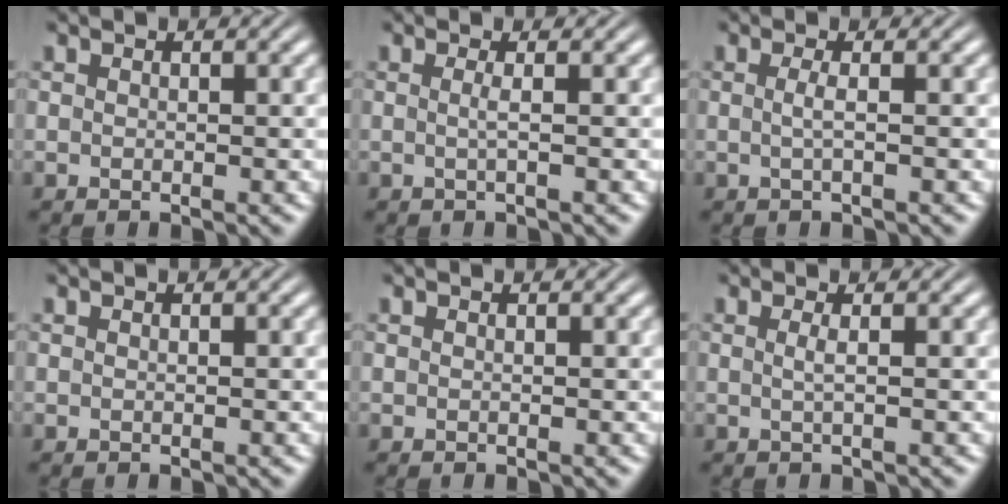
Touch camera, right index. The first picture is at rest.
{"total": 1.1, "force": [-0.3, -0.4, 0.9], "torque": [-0.024, -0.006, -0.002]}
{"total": 1.3, "force": [-0.3, -0.3, 1.2], "torque": [-0.029, -0.006, -0.003]}
{"total": 0.0}
{"total": 0.0}
{"total": 1.0, "force": [-0.1, -0.3, 1.0], "torque": [-0.025, -0.006, 0.002]}